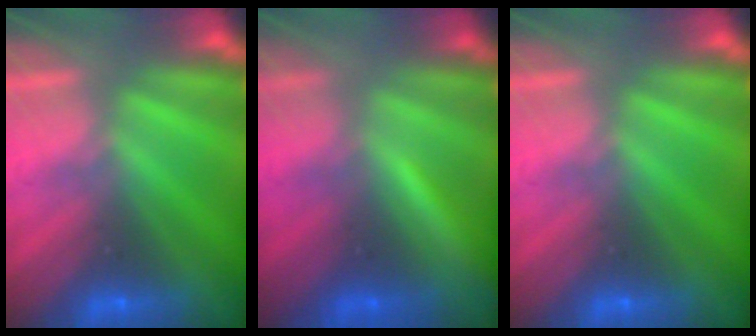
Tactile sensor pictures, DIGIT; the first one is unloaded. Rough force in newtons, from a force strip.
{"total": 1.7}
{"total": 0.0}